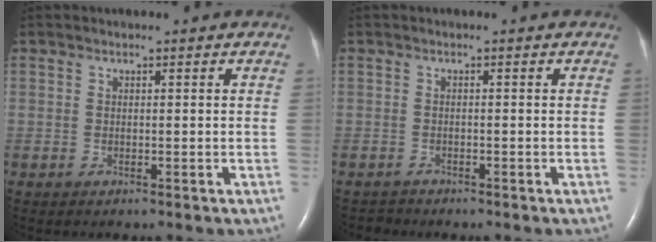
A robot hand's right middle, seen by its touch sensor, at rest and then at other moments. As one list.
[{"total": 1.1, "force": [-1.0, 0.3, -0.4], "torque": [0.001, -0.004, -0.017]}]